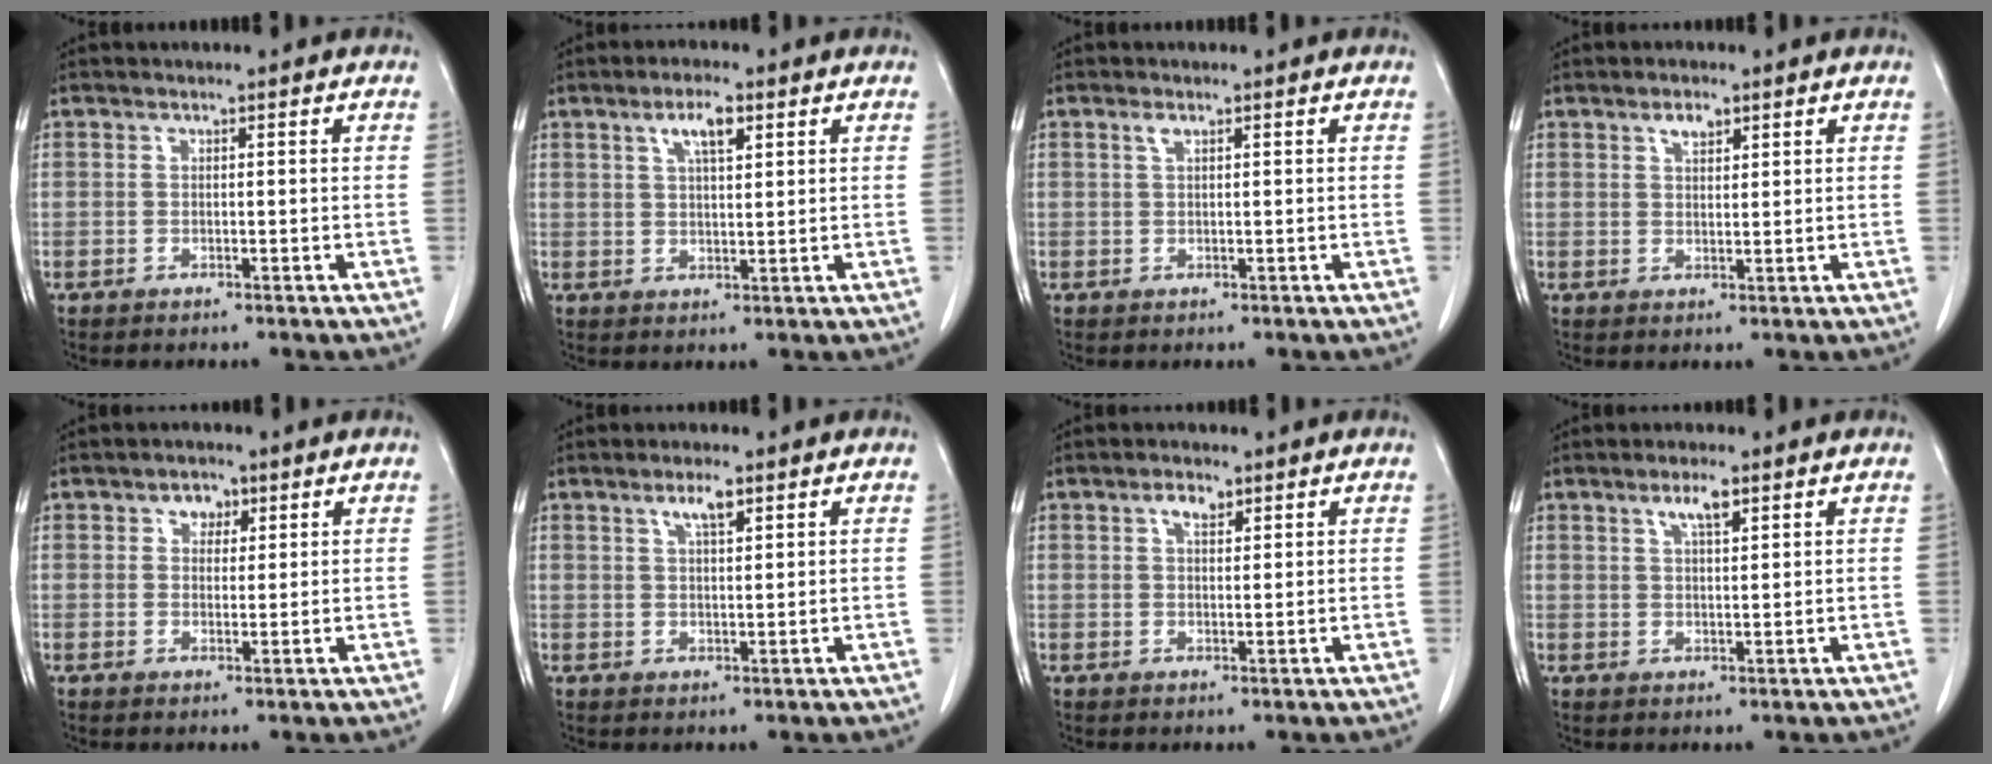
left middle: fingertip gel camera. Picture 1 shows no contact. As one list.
[{"total": 4.7, "force": [2.4, 1.2, 3.8], "torque": [-0.073, 0.005, 0.044]}, {"total": 1.2, "force": [0.7, 0.4, 0.8], "torque": [-0.016, 0.004, 0.012]}, {"total": 2.5, "force": [1.6, 1.1, 1.6], "torque": [-0.030, 0.001, 0.028]}, {"total": 2.8, "force": [1.4, 2.0, 1.4], "torque": [-0.018, 0.005, 0.021]}, {"total": 3.3, "force": [2.0, 0.7, 2.6], "torque": [-0.049, 0.003, 0.036]}, {"total": 2.7, "force": [1.5, 1.2, 1.8], "torque": [-0.034, 0.003, 0.027]}, {"total": 3.5, "force": [2.1, 0.7, 2.7], "torque": [-0.052, 0.004, 0.039]}]